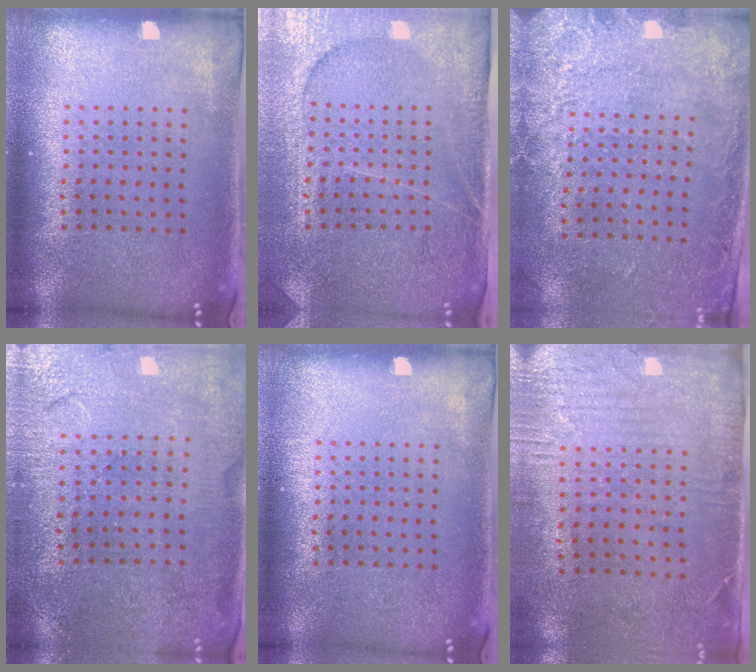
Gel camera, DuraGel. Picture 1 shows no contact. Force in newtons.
{"total": 4.0, "press": 3.6, "slide": 1.7}
{"total": 2.6, "press": 2.0, "slide": 1.7}
{"total": 1.0, "press": 0.9, "slide": 0.3}
{"total": 0.0}
{"total": 2.9, "press": 2.3, "slide": 1.7}